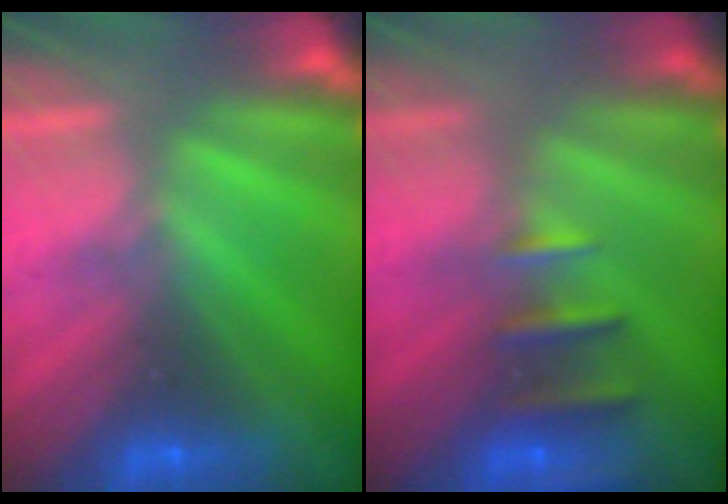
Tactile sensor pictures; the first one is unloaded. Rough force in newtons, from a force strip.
{"total": 2.4}